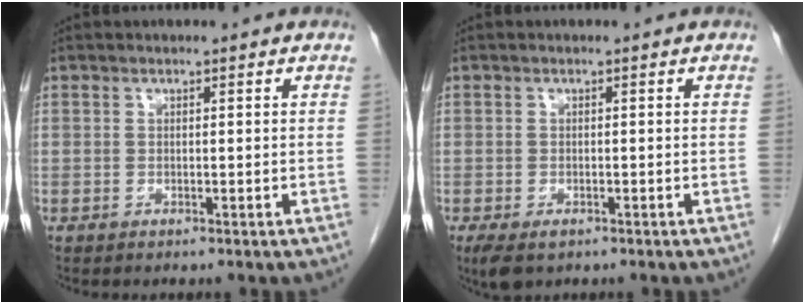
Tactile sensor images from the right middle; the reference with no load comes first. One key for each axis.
{"total": 4.0, "fx": -2.5, "fy": 2.0, "fz": 2.5, "tx": -0.049, "ty": -0.010, "tz": -0.038}